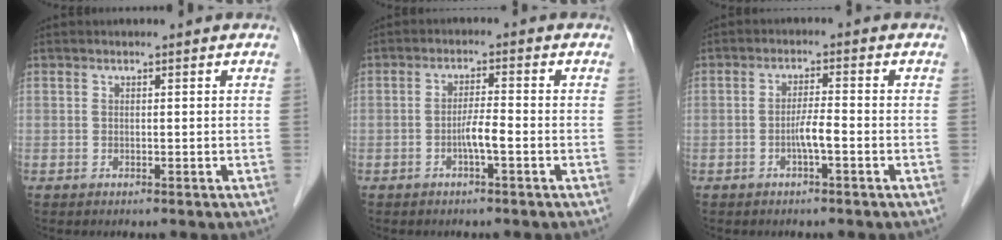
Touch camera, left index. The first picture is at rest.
{"total": 3.0, "force": [-1.2, 0.0, 2.8], "torque": [-0.051, 0.000, -0.025]}
{"total": 2.9, "force": [-1.2, 0.1, 2.7], "torque": [-0.049, 0.001, -0.024]}